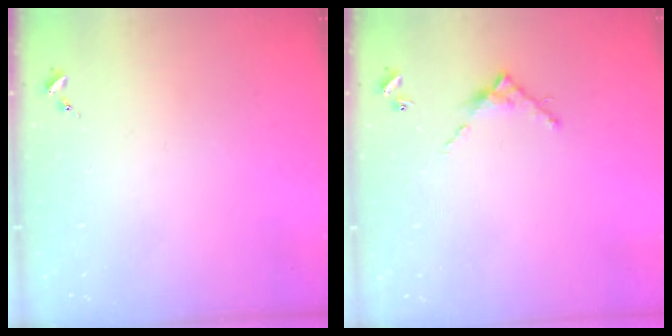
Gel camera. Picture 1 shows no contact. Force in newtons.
{"total": 7.0, "press": 7.0, "slide": 0.2}